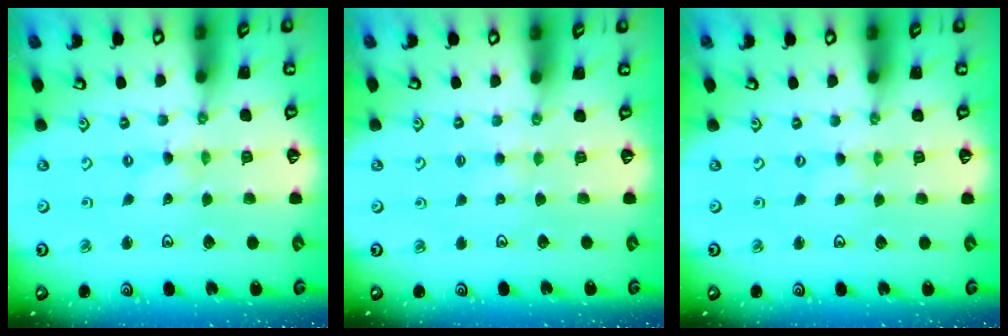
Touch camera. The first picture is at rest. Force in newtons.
{"total": 2.7, "press": 2.7, "slide": 0.3}
{"total": 0.0}